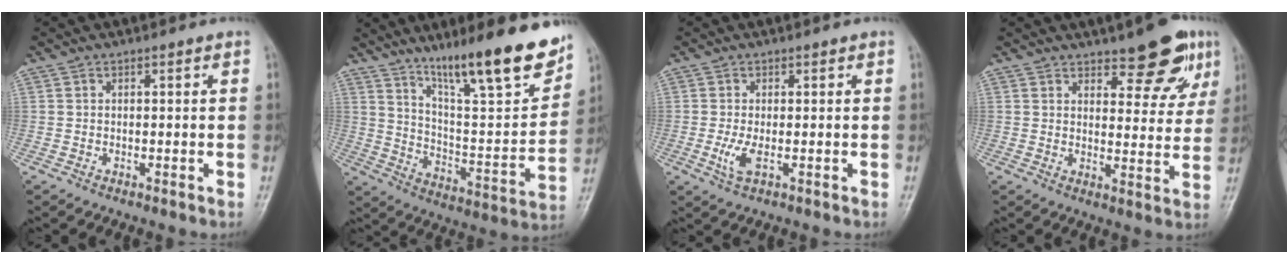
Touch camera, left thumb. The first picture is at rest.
{"total": 20.5, "force": [14.4, 3.6, 14.2], "torque": [-0.188, -0.077, 0.239]}
{"total": 3.2, "force": [-0.4, 1.2, 2.9], "torque": [-0.069, -0.009, -0.007]}
{"total": 10.3, "force": [6.7, 4.1, 6.7], "torque": [-0.047, -0.038, 0.090]}